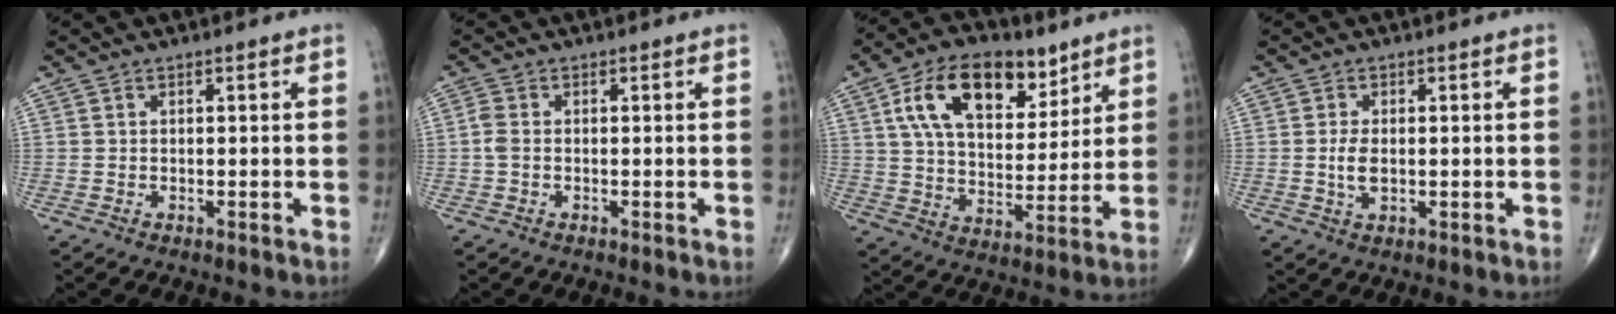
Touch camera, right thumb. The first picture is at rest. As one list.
[{"total": 2.1, "force": [-0.2, 1.3, 1.6], "torque": [-0.042, 0.004, -0.010]}, {"total": 18.3, "force": [8.8, 10.1, 12.4], "torque": [-0.173, -0.025, 0.153]}, {"total": 3.5, "force": [0.0, 1.8, 3.0], "torque": [-0.062, -0.006, 0.000]}]